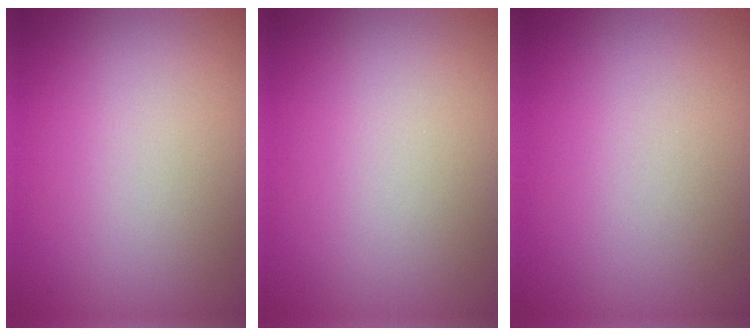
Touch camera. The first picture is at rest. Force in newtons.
{"total": 0.0}
{"total": 0.0}